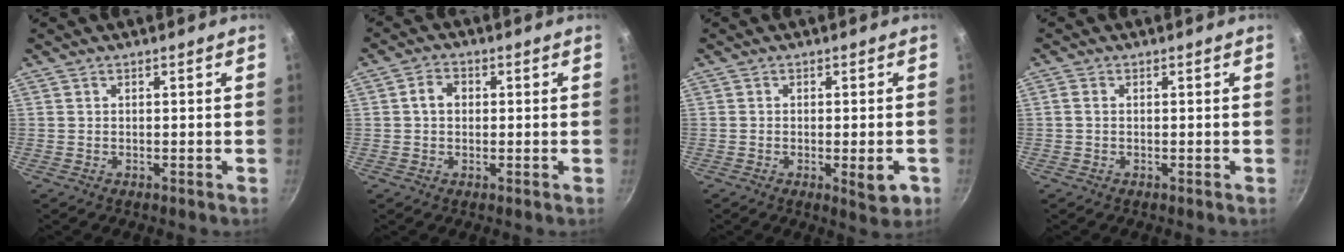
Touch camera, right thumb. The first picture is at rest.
{"total": 3.7, "force": [0.3, 2.9, 2.2], "torque": [-0.023, 0.011, 0.000]}
{"total": 5.3, "force": [-1.7, 1.6, 4.8], "torque": [-0.055, -0.001, -0.021]}
{"total": 1.2, "force": [0.0, 0.8, 0.9], "torque": [-0.018, 0.003, -0.001]}